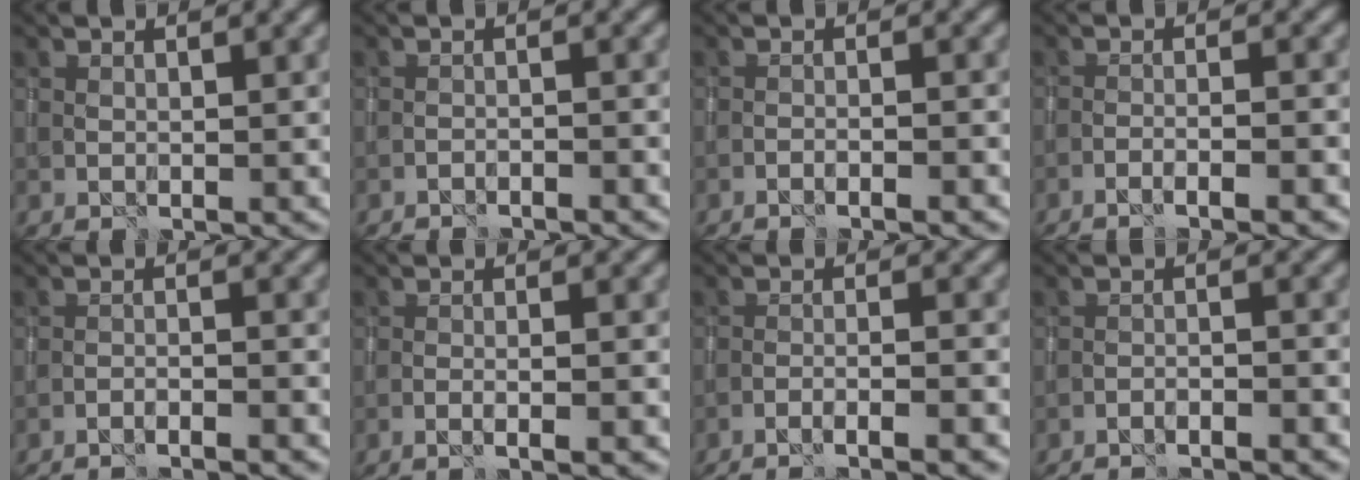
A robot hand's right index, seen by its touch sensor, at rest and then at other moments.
{"total": 1.7, "force": [-1.6, 0.1, 0.5], "torque": [-0.011, 0.008, -0.029]}
{"total": 2.1, "force": [-1.7, 0.3, 1.2], "torque": [-0.022, 0.010, -0.033]}
{"total": 3.8, "force": [-2.9, 0.5, 2.5], "torque": [-0.037, 0.006, -0.056]}
{"total": 3.0, "force": [-2.7, 0.4, 1.2], "torque": [-0.016, 0.005, -0.046]}
{"total": 3.0, "force": [-1.5, 0.6, 2.5], "torque": [-0.032, 0.014, -0.032]}
{"total": 4.7, "force": [-3.6, 0.6, 2.9], "torque": [-0.041, 0.006, -0.065]}
{"total": 3.5, "force": [-3.2, 0.5, 1.2], "torque": [-0.015, 0.008, -0.049]}